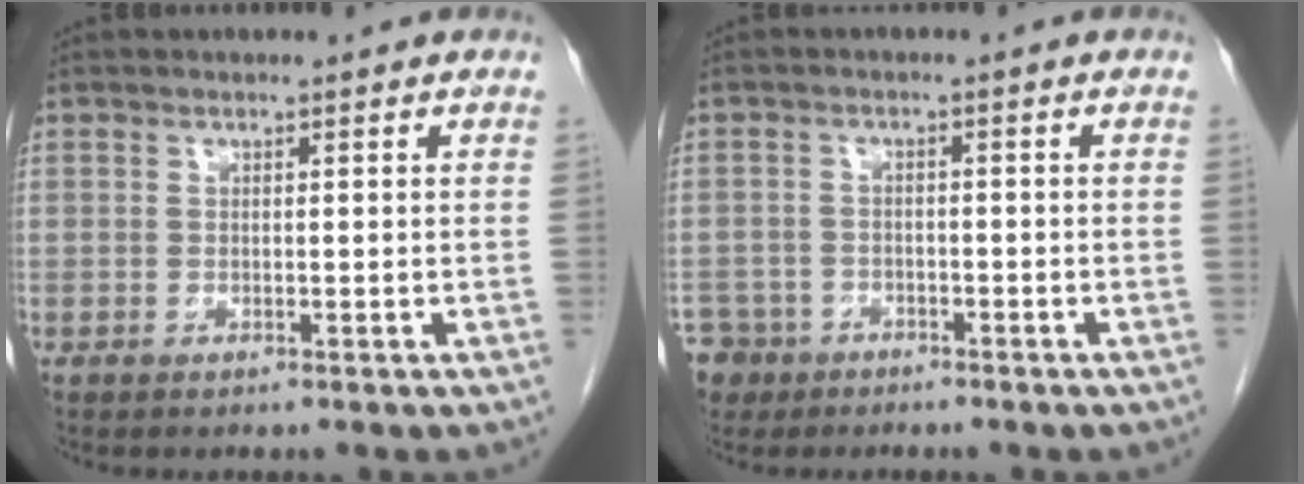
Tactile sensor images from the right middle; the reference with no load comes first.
{"total": 6.3, "force": [-4.4, 4.5, 0.5], "torque": [-0.019, 0.001, -0.076]}